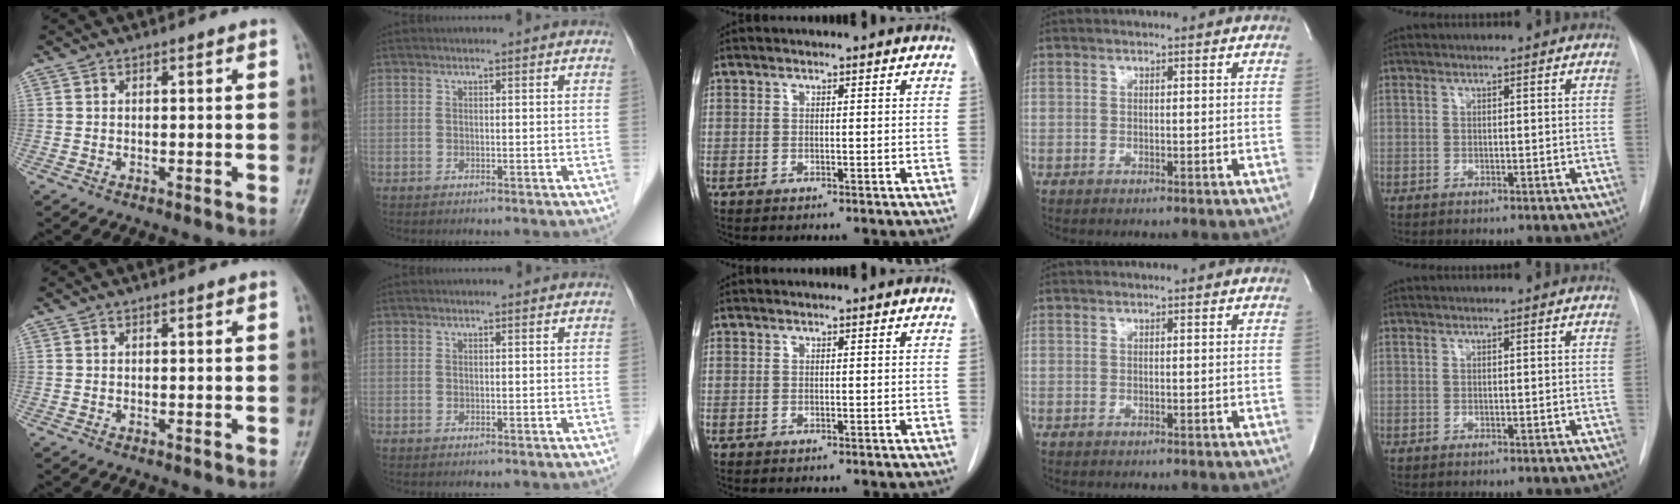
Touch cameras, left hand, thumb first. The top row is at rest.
{}